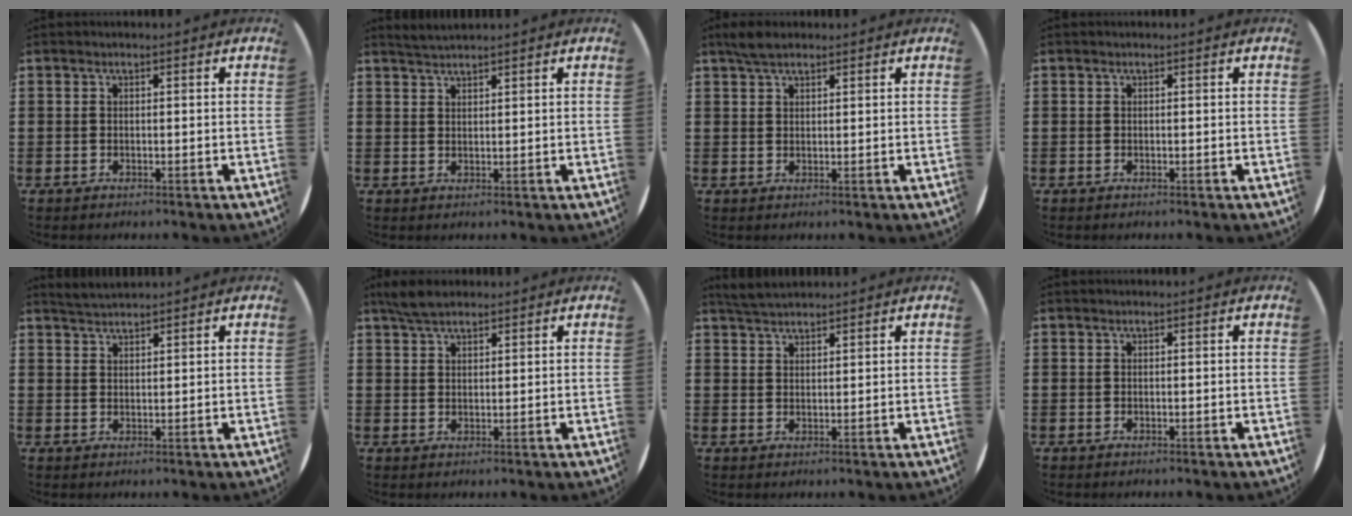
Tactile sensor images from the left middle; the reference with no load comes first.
{"total": 1.8, "force": [1.8, 0.0, 0.3], "torque": [-0.008, 0.003, 0.035]}
{"total": 3.1, "force": [2.4, 1.1, 1.6], "torque": [-0.035, 0.008, 0.045]}
{"total": 0.0}
{"total": 2.2, "force": [2.2, 0.1, 0.3], "torque": [-0.009, 0.000, 0.042]}
{"total": 4.0, "force": [3.3, 1.4, 1.8], "torque": [-0.042, 0.004, 0.062]}
{"total": 3.0, "force": [2.8, 0.6, 0.6], "torque": [-0.019, -0.001, 0.055]}
{"total": 0.0}